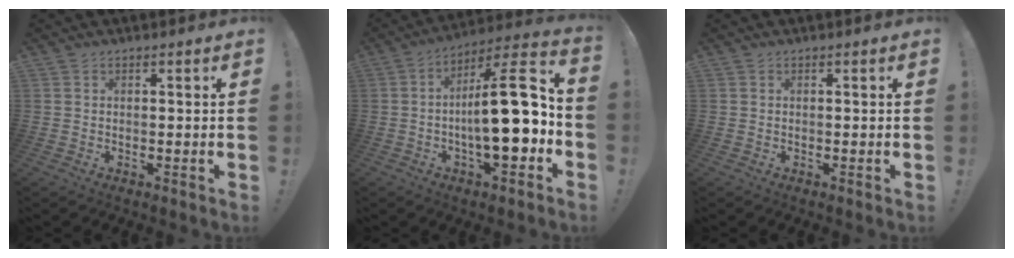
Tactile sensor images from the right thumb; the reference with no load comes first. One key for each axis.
{"total": 21.0, "fx": -2.6, "fy": 6.5, "fz": 19.8, "tx": -0.308, "ty": 0.014, "tz": -0.044}
{"total": 0.0}